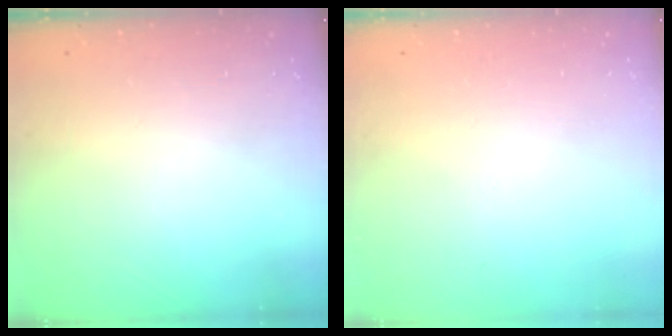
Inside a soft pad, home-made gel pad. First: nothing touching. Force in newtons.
{"total": 0.0}